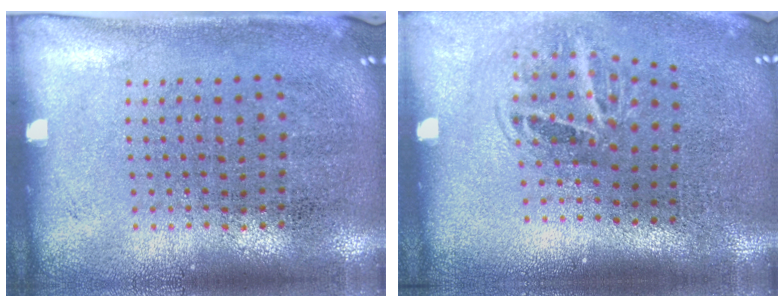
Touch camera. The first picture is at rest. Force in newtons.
{"total": 2.0, "press": 1.3, "slide": 1.5}